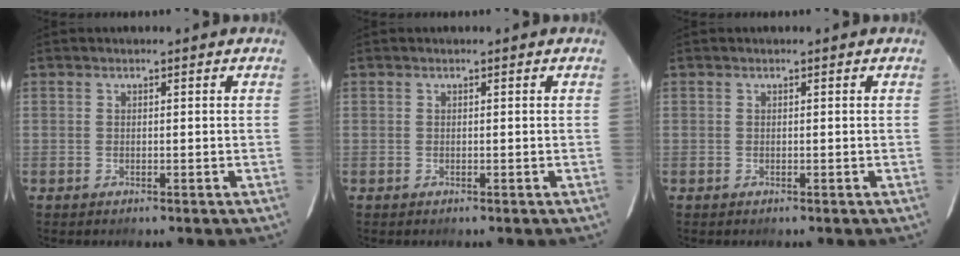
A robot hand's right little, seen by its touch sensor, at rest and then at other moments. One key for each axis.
{"total": 0.0}
{"total": 0.0}